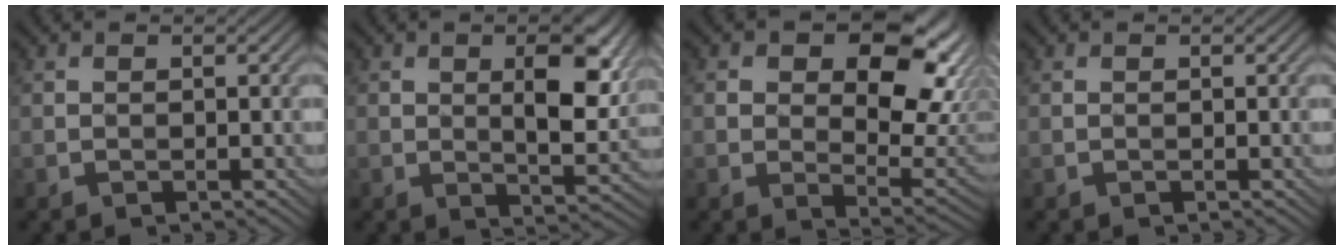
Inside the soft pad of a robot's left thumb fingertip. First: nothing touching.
{"total": 8.2, "force": [2.0, 3.6, 7.1], "torque": [-0.115, -0.006, 0.038]}
{"total": 14.7, "force": [5.0, 8.8, 10.7], "torque": [-0.146, -0.001, 0.072]}
{"total": 0.0}